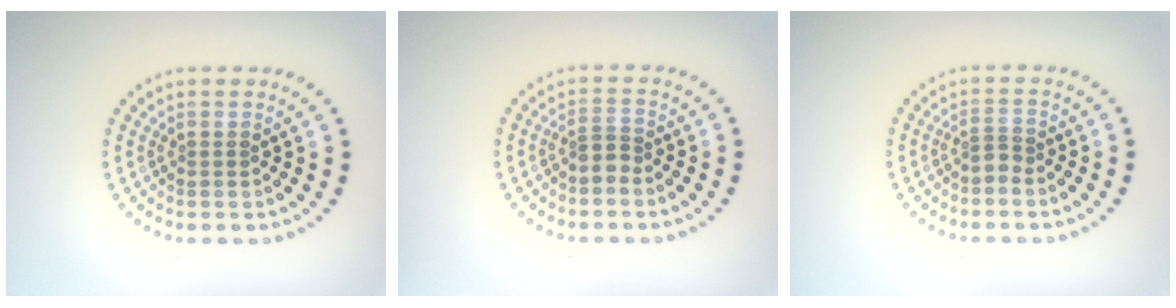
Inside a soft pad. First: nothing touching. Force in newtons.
{"total": 1.5, "press": 1.1, "slide": 1.0}
{"total": 1.1, "press": 0.6, "slide": 0.9}